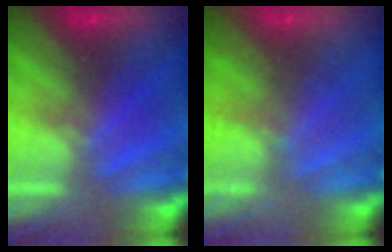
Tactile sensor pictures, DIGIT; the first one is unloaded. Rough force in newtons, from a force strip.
{"total": 2.0}